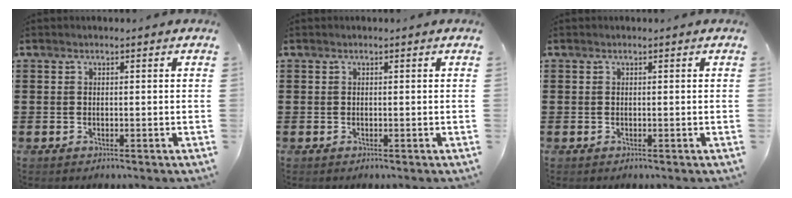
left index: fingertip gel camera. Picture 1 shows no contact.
{"total": 0.0}
{"total": 0.0}